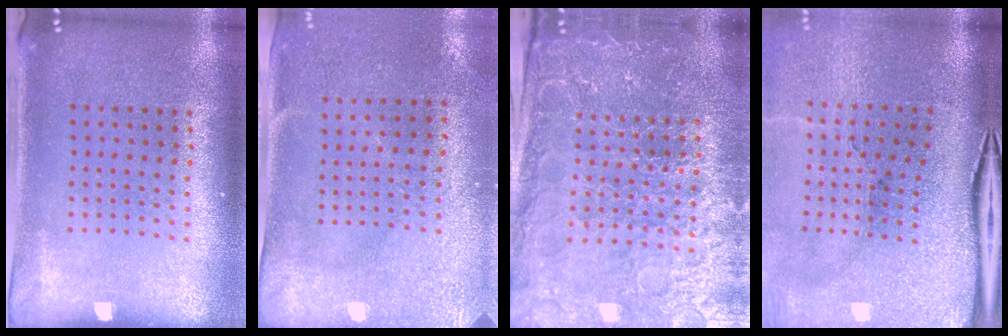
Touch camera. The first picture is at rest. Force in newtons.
{"total": 3.0, "press": 2.4, "slide": 1.8}
{"total": 5.2, "press": 4.8, "slide": 1.9}
{"total": 4.9, "press": 4.0, "slide": 3.0}